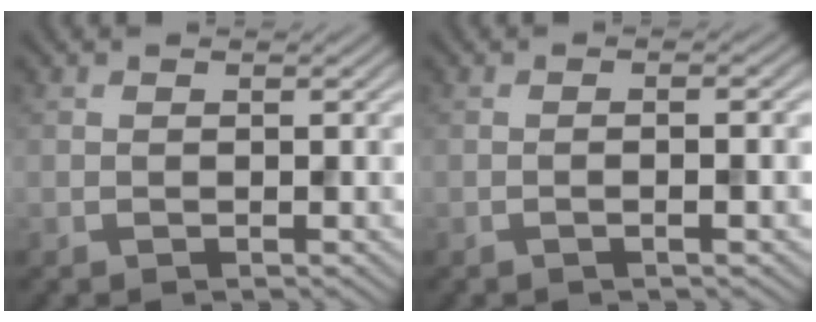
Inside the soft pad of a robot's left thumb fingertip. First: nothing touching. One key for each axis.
{"total": 2.8, "fx": -0.8, "fy": 0.4, "fz": 2.7, "tx": -0.040, "ty": 0.005, "tz": -0.019}